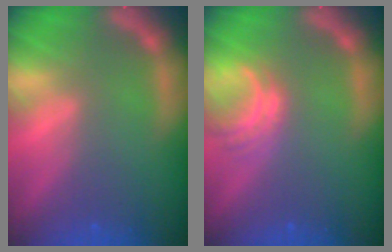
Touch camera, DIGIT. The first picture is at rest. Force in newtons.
{"total": 3.0}